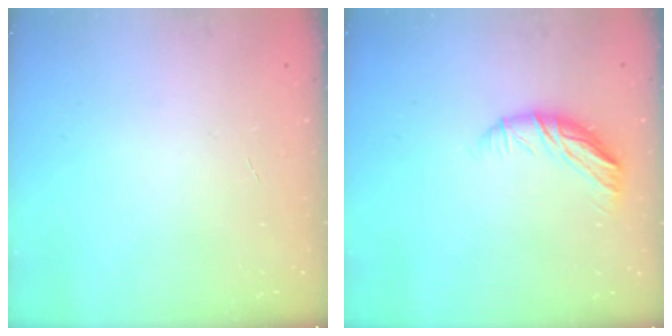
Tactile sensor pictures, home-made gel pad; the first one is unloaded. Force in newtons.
{"total": 10.3, "press": 10.2, "slide": 1.7}